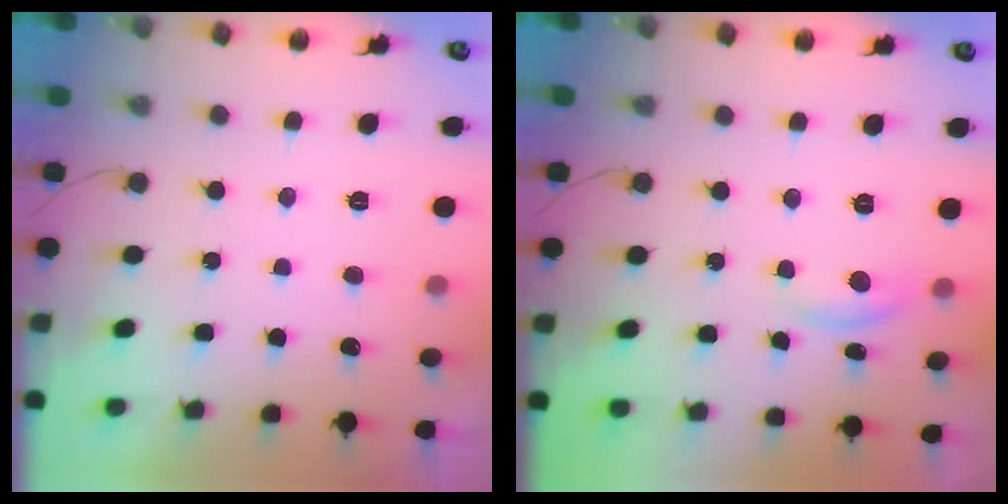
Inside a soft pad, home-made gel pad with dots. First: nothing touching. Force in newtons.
{"total": 6.7, "press": 6.7, "slide": 0.4}